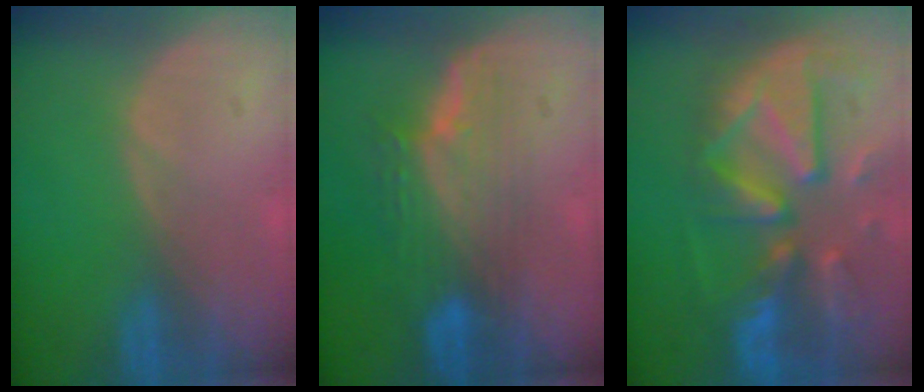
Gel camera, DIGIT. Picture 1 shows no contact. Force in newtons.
{"total": 7.5, "press": 6.9, "slide": 3.0}
{"total": 12.7, "press": 11.1, "slide": 6.2}